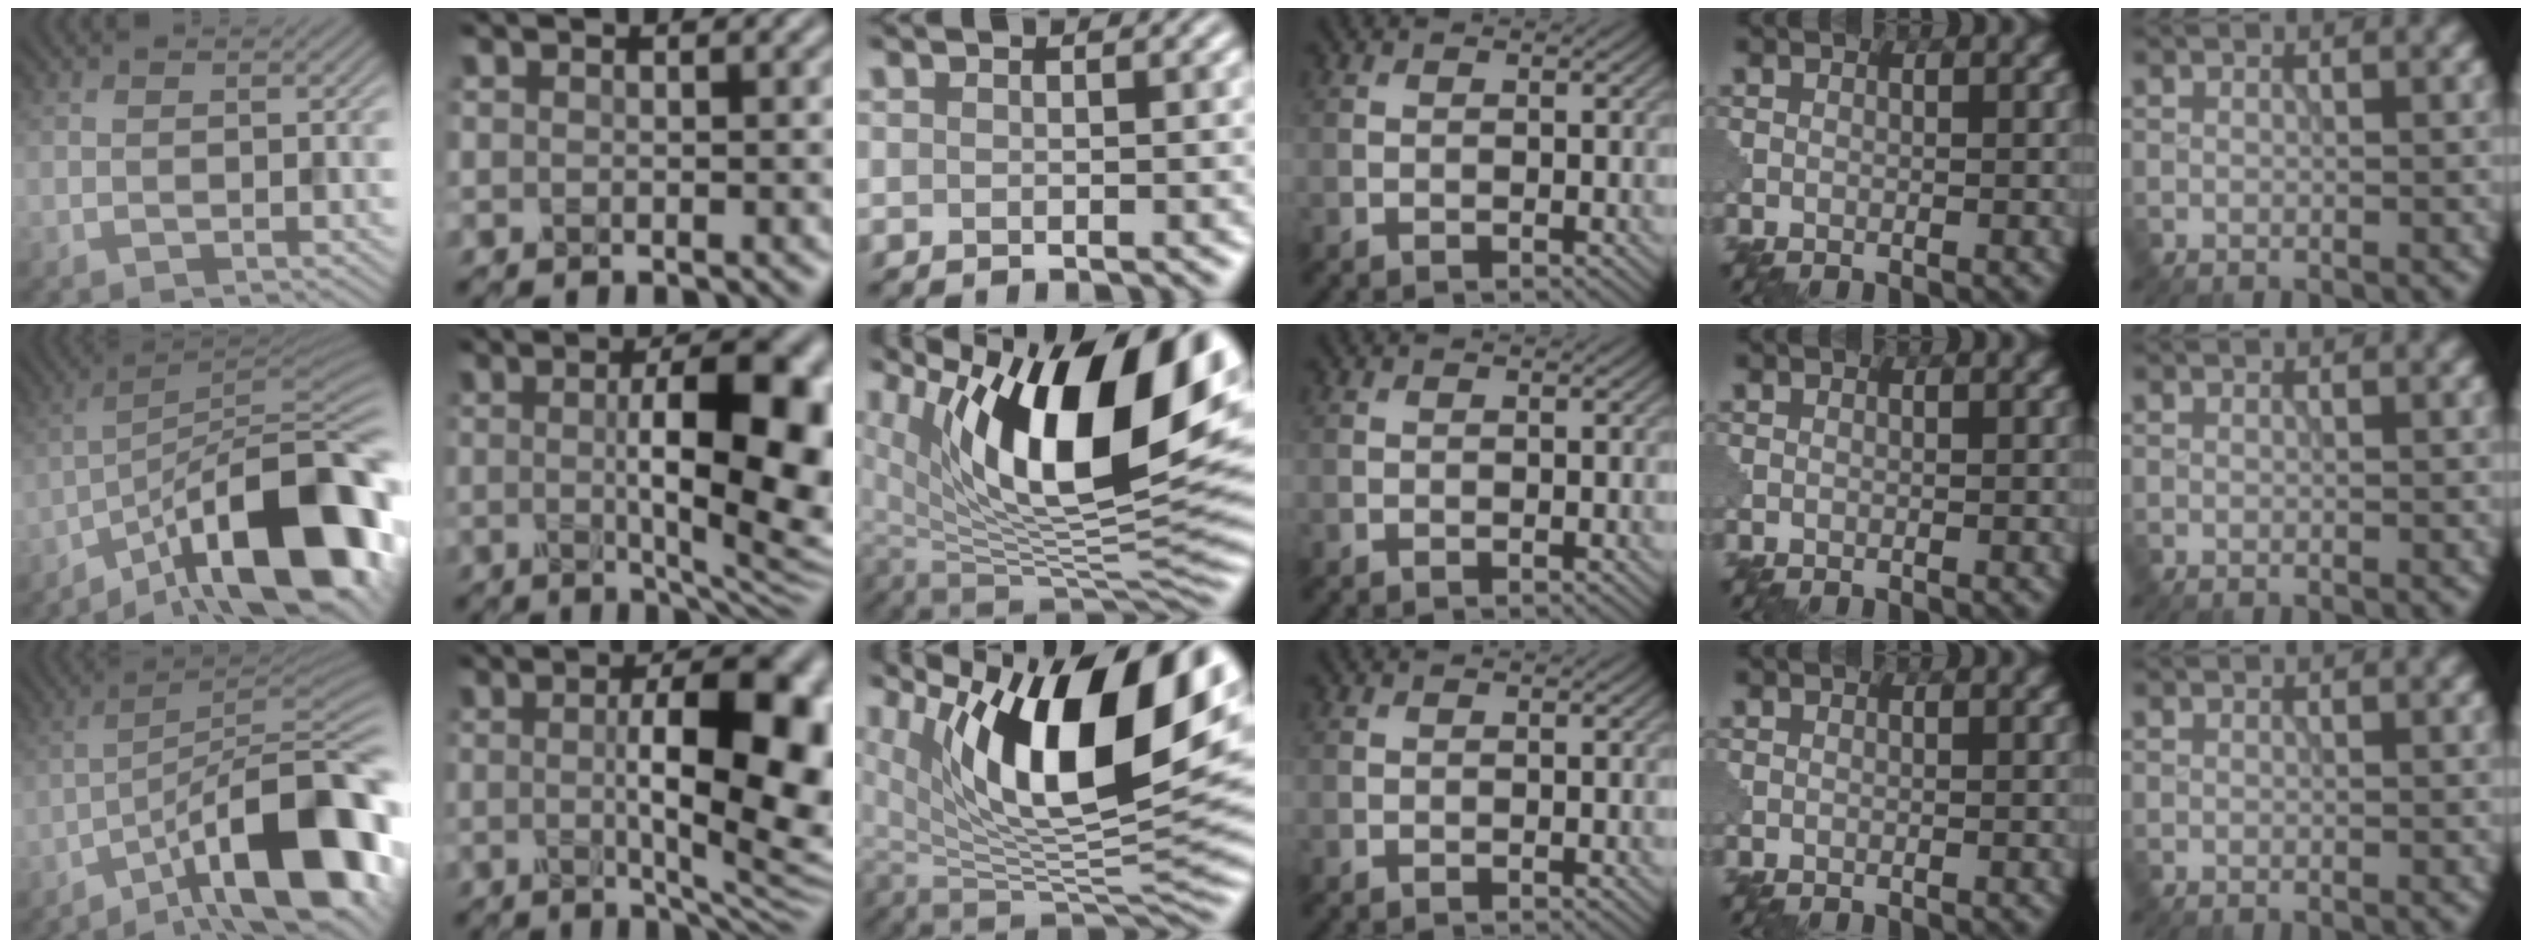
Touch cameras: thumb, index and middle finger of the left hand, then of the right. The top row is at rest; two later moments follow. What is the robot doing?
{"motion": "shake", "object": "medicine bottle"}